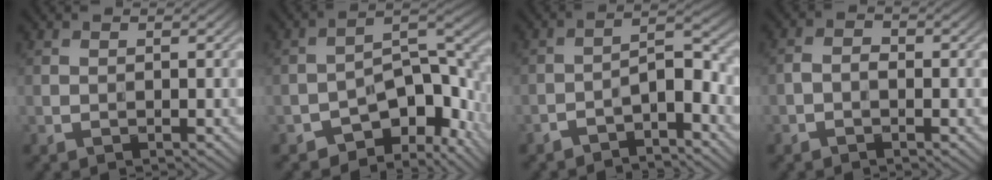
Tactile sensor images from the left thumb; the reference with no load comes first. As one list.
[{"total": 10.2, "force": [-5.4, 5.1, 6.9], "torque": [-0.092, -0.009, -0.098]}, {"total": 4.9, "force": [-3.5, 1.2, 3.2], "torque": [-0.048, 0.014, -0.066]}, {"total": 1.6, "force": [-0.8, 0.8, 1.1], "torque": [-0.021, 0.005, -0.020]}]